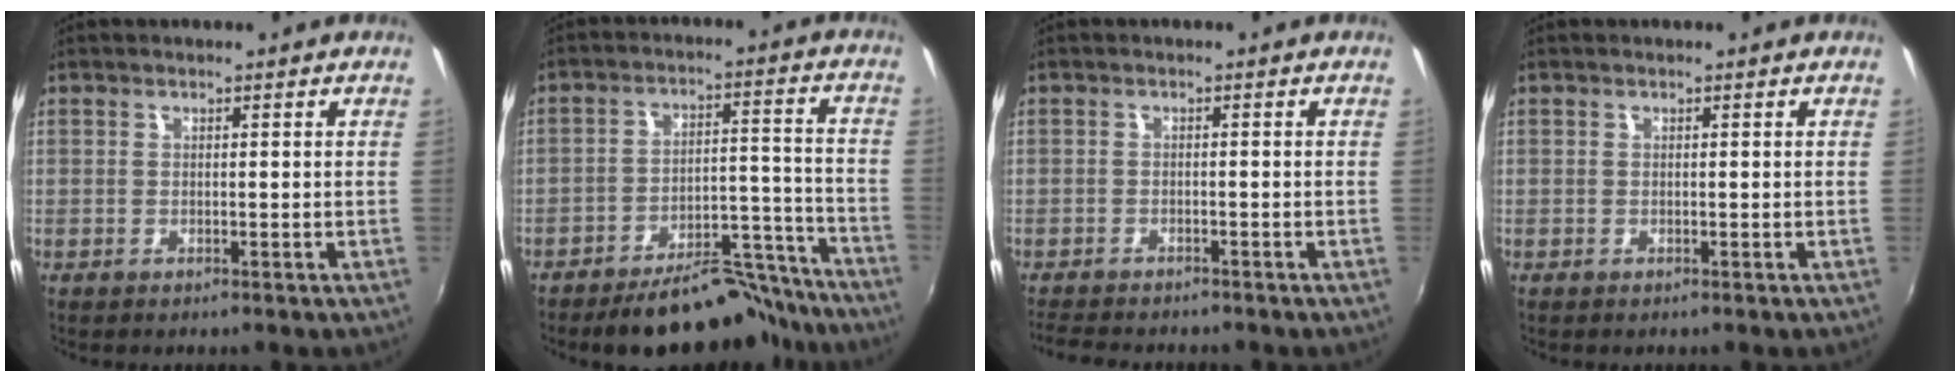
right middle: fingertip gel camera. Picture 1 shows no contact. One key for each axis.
{"total": 15.5, "fx": -14.0, "fy": 4.4, "fz": 5.0, "tx": -0.075, "ty": 0.041, "tz": -0.184}
{"total": 6.2, "fx": -5.7, "fy": 1.2, "fz": 2.1, "tx": -0.059, "ty": -0.015, "tz": -0.094}
{"total": 0.0}